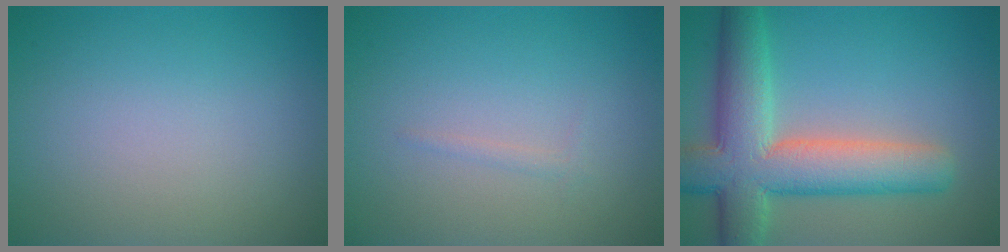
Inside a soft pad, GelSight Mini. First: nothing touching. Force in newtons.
{"total": 0.6, "press": 0.6, "slide": 0.0}
{"total": 9.5, "press": 9.5, "slide": 0.7}